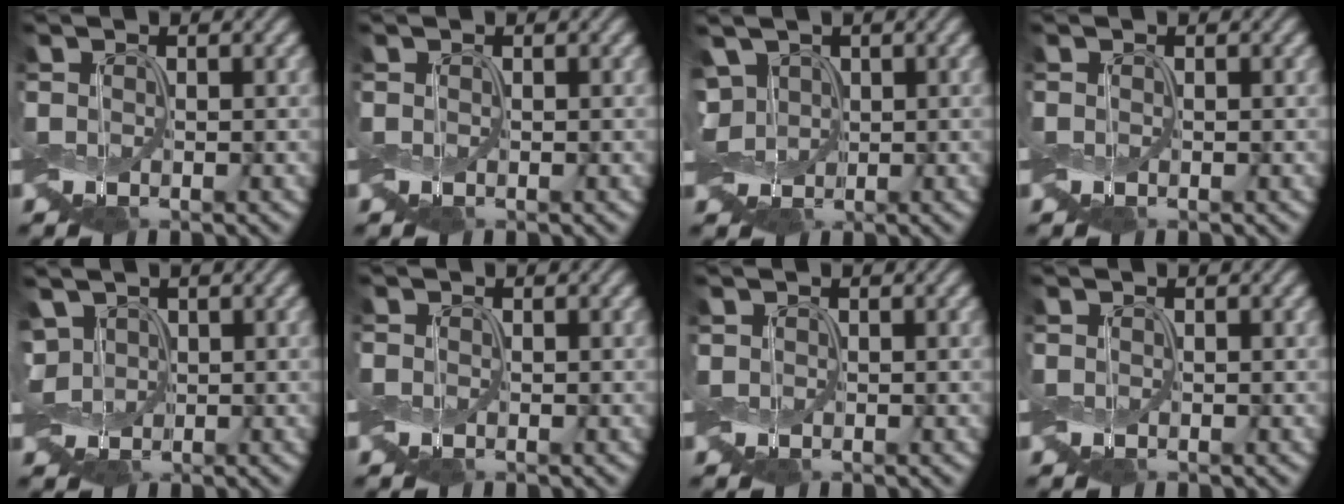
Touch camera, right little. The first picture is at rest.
{"total": 0.0}
{"total": 4.1, "force": [1.3, 2.8, 2.6], "torque": [-0.059, 0.018, 0.020]}
{"total": 0.0}
{"total": 2.4, "force": [0.8, 1.6, 1.5], "torque": [-0.034, 0.009, 0.010]}
{"total": 0.0}
{"total": 0.0}
{"total": 0.0}